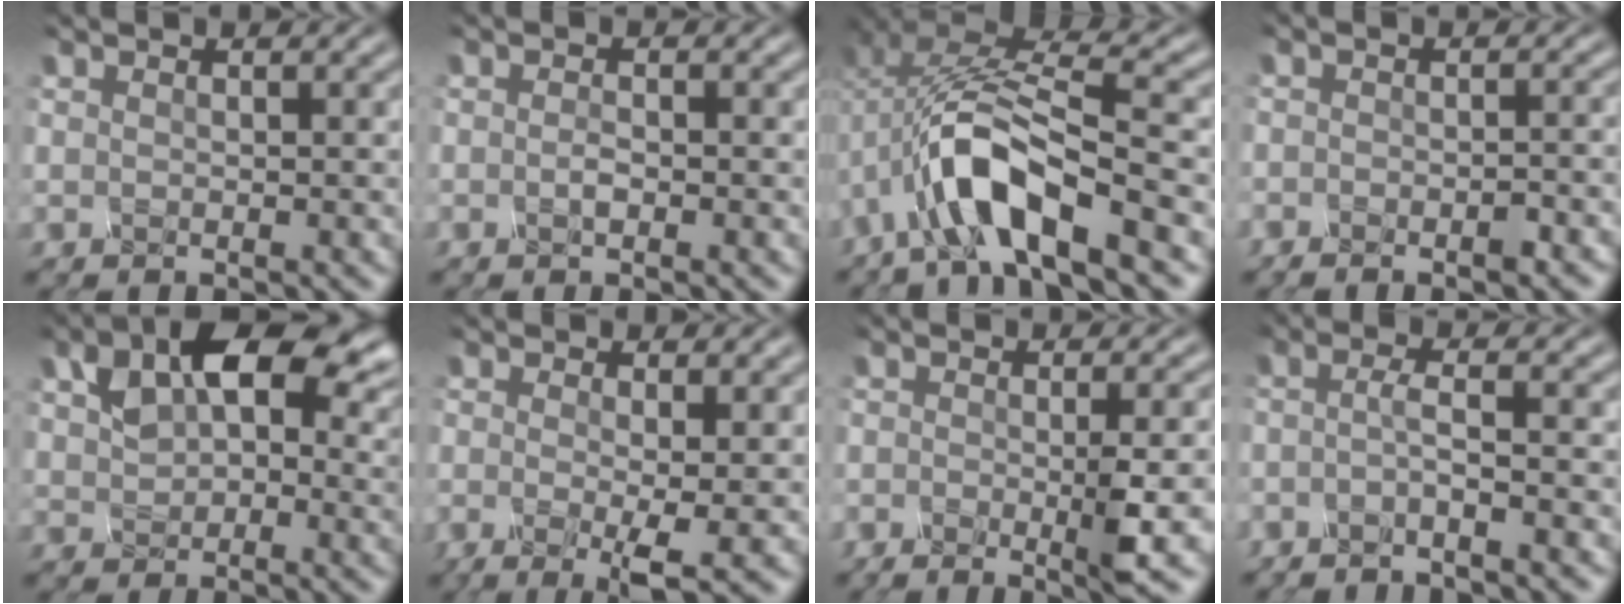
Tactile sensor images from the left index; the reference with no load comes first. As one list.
[{"total": 1.4, "force": [-1.3, -0.5, -0.1], "torque": [-0.019, 0.001, -0.001]}, {"total": 8.6, "force": [-4.2, 2.8, 6.9], "torque": [-0.161, 0.009, -0.058]}, {"total": 2.5, "force": [-2.5, -0.3, 0.3], "torque": [-0.017, -0.003, -0.020]}, {"total": 8.0, "force": [2.7, 4.7, 5.9], "torque": [-0.119, 0.016, 0.067]}, {"total": 3.6, "force": [-1.3, 0.1, 3.3], "torque": [-0.069, -0.010, -0.001]}, {"total": 3.9, "force": [-1.8, 0.1, 3.4], "torque": [-0.064, -0.009, -0.010]}, {"total": 2.4, "force": [-2.1, -0.2, 1.2], "torque": [-0.028, -0.002, -0.026]}]